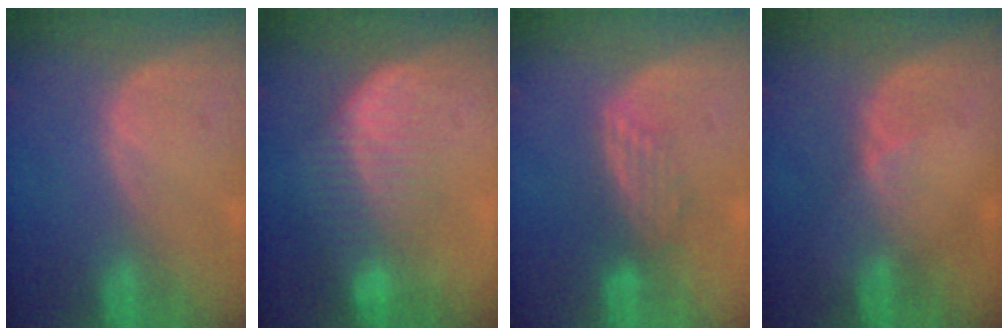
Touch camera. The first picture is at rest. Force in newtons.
{"total": 7.1, "press": 6.6, "slide": 2.6}
{"total": 3.6, "press": 3.2, "slide": 1.7}
{"total": 2.0, "press": 1.6, "slide": 1.3}